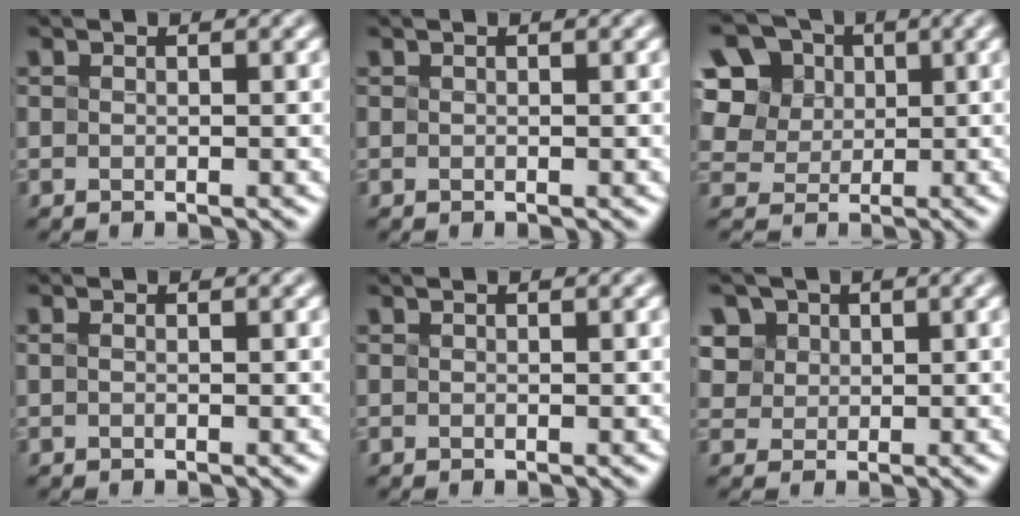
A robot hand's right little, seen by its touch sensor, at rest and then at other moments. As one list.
[{"total": 0.0}, {"total": 9.3, "force": [2.9, 7.9, 3.9], "torque": [-0.098, 0.027, 0.053]}, {"total": 0.0}, {"total": 0.0}, {"total": 3.4, "force": [1.8, 2.8, 0.7], "torque": [-0.037, 0.009, 0.055]}]